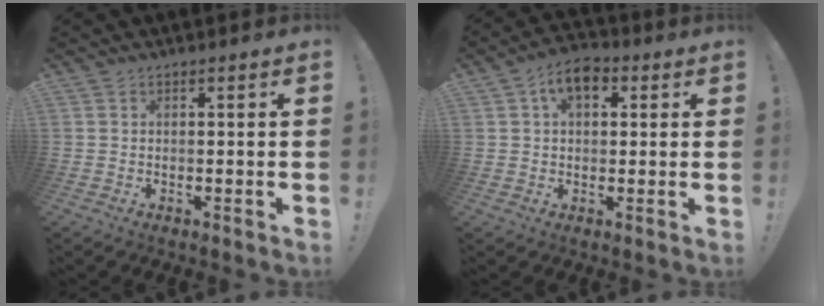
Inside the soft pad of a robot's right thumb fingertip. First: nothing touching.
{"total": 7.9, "force": [2.9, 5.1, 5.3], "torque": [-0.080, 0.005, 0.053]}